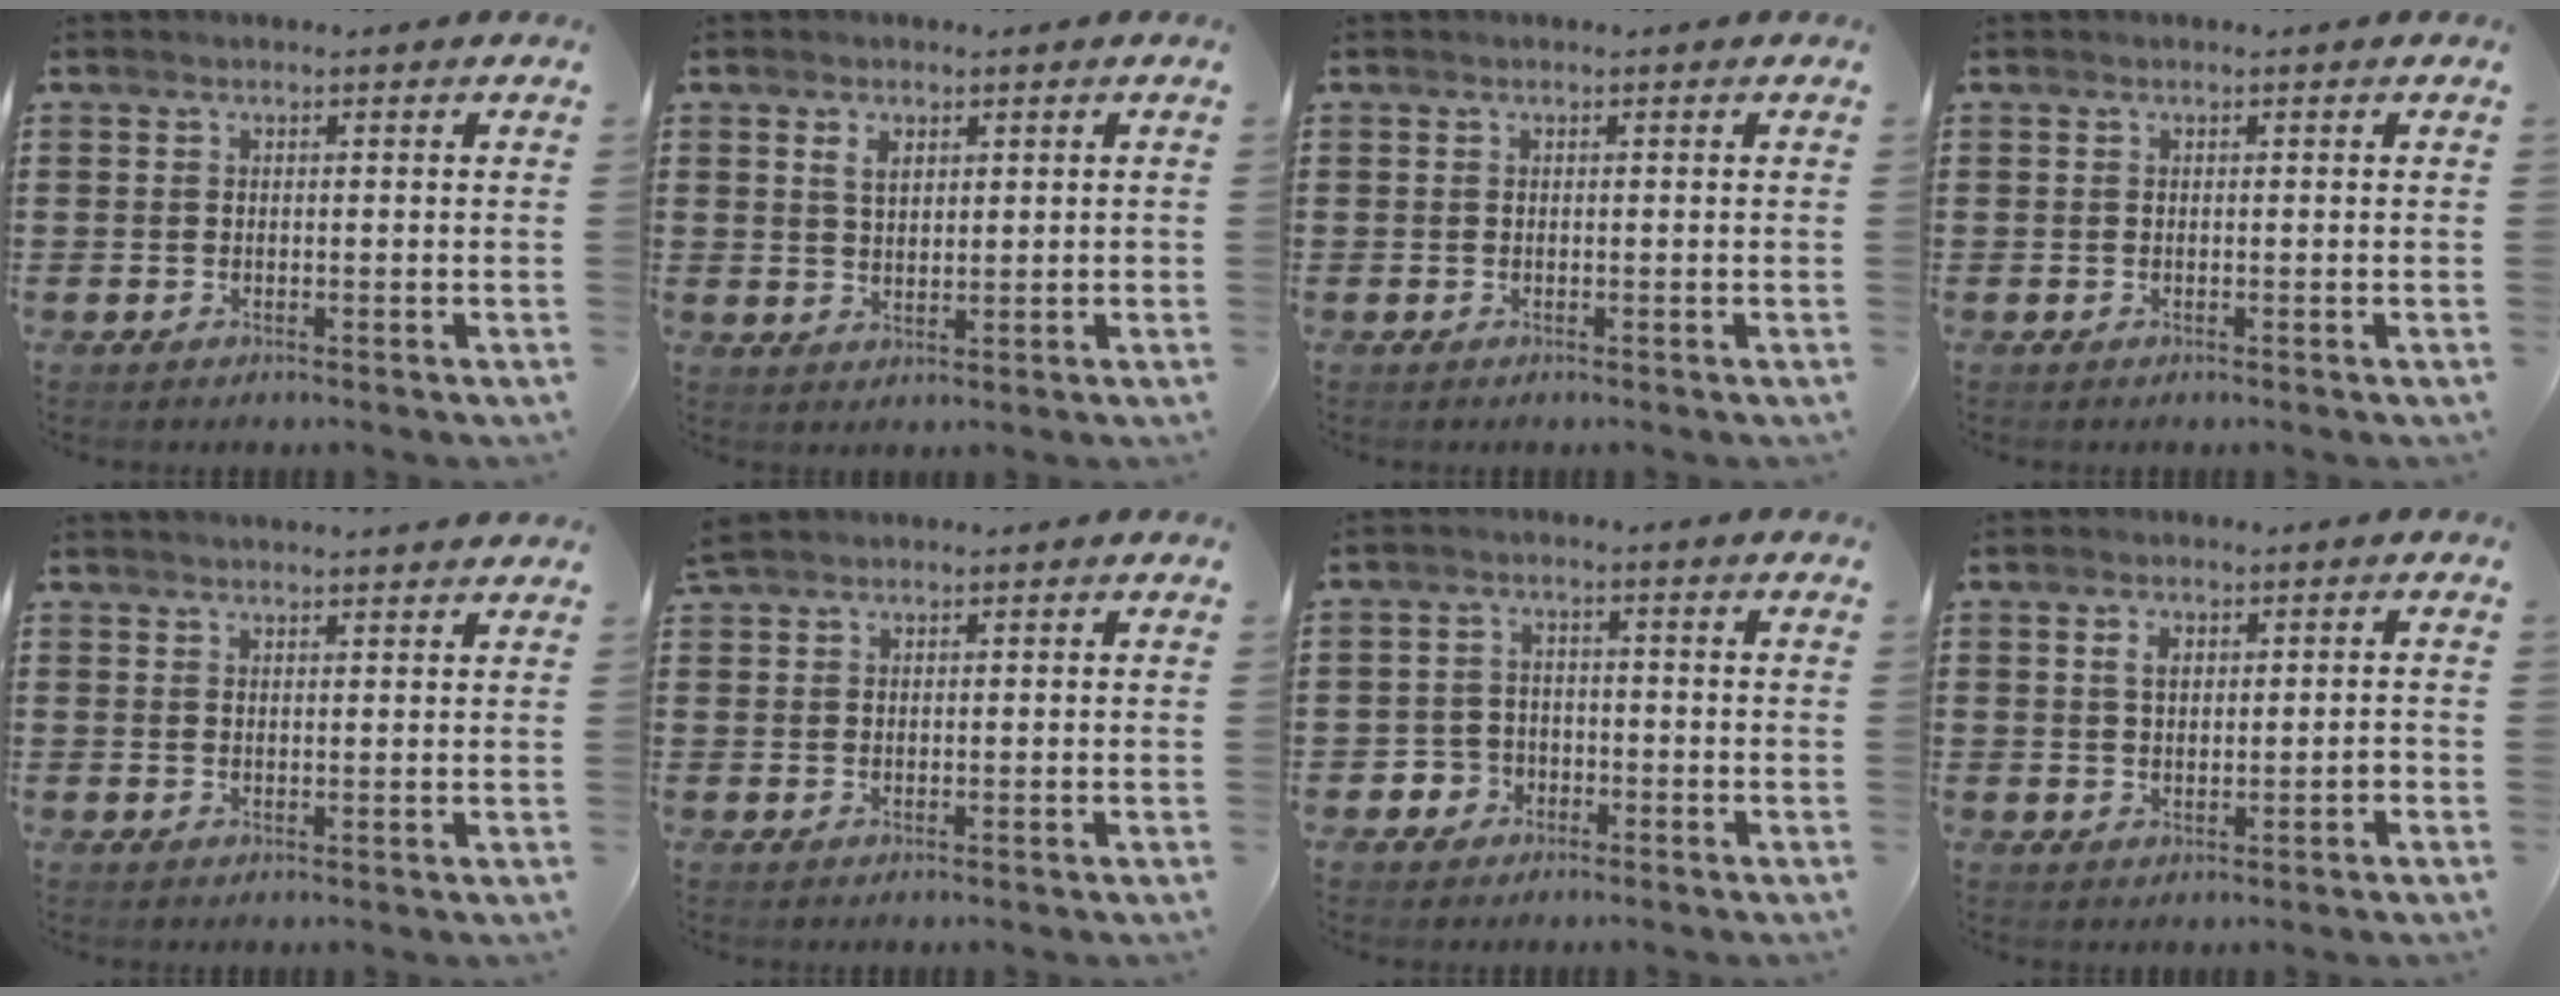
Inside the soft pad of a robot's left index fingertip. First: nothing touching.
{"total": 2.7, "force": [1.3, 1.5, 1.8], "torque": [-0.032, 0.003, 0.022]}
{"total": 0.0}
{"total": 0.0}
{"total": 1.9, "force": [1.9, -0.2, 0.2], "torque": [-0.008, -0.003, 0.037]}
{"total": 1.6, "force": [1.4, 0.4, 0.7], "torque": [-0.016, 0.002, 0.027]}
{"total": 3.3, "force": [-1.9, 2.7, 0.5], "torque": [-0.018, 0.007, -0.040]}
{"total": 2.7, "force": [0.6, 1.5, 2.2], "torque": [-0.044, 0.008, 0.009]}